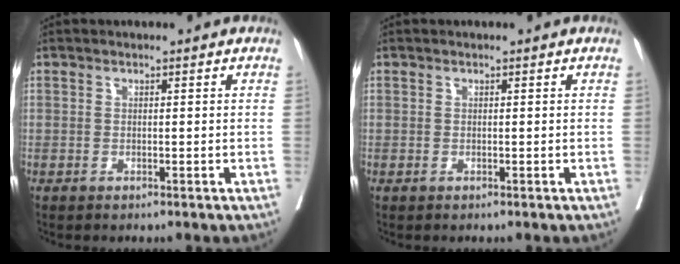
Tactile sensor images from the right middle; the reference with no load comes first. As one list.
[{"total": 0.0}]